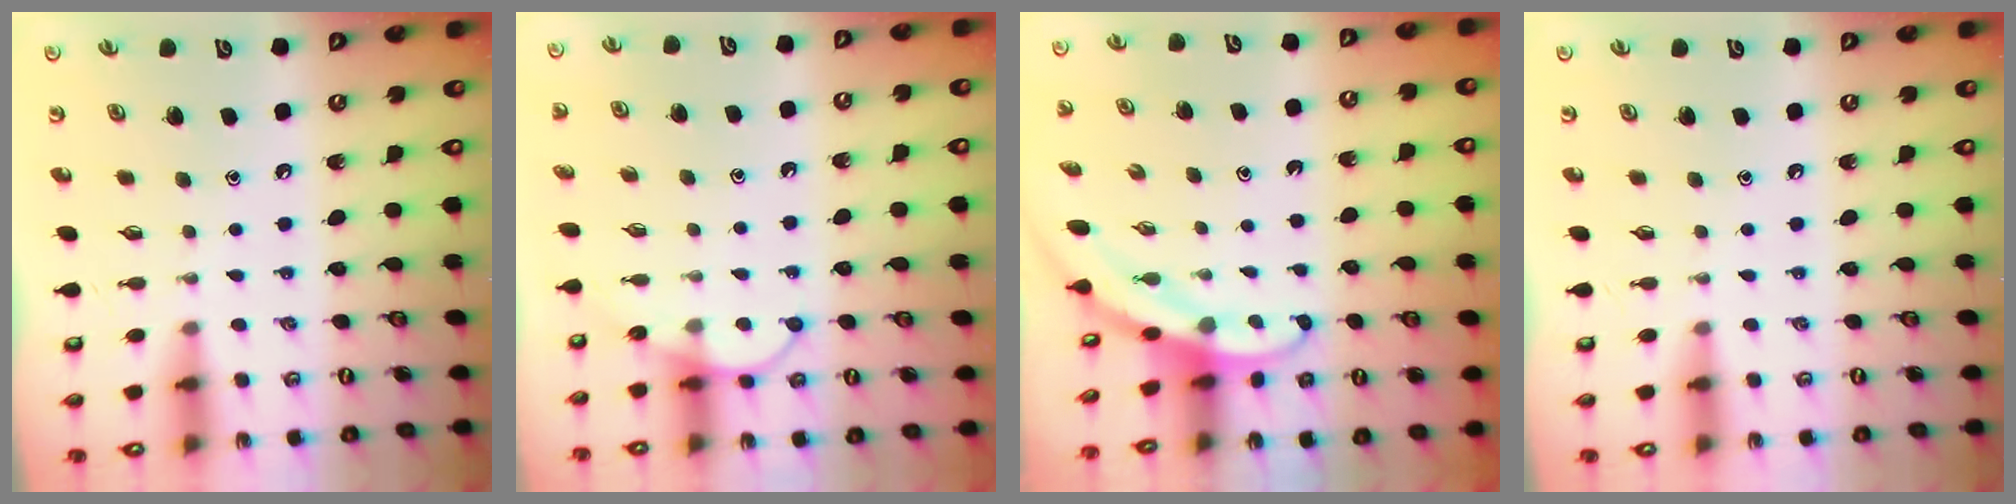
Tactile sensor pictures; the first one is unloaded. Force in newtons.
{"total": 8.5, "press": 8.4, "slide": 0.5}
{"total": 3.0, "press": 3.0, "slide": 0.1}
{"total": 0.0}